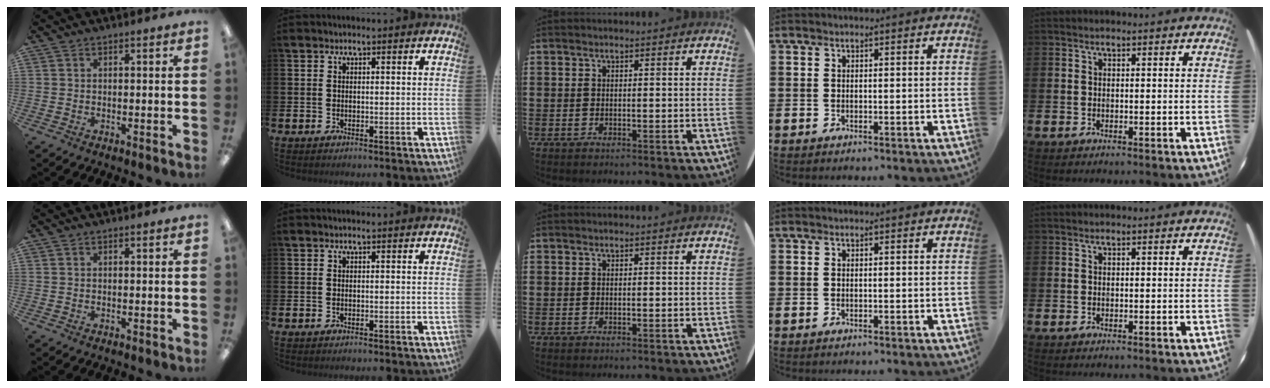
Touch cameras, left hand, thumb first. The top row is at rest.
{}